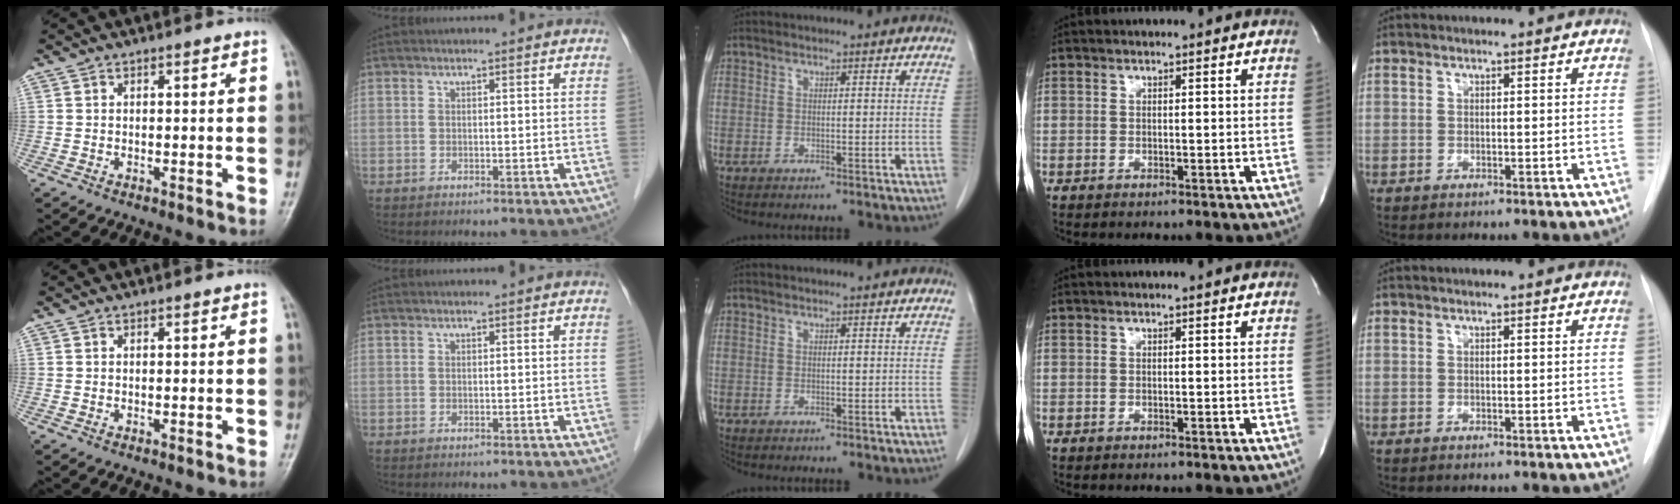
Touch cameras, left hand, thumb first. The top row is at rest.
{}